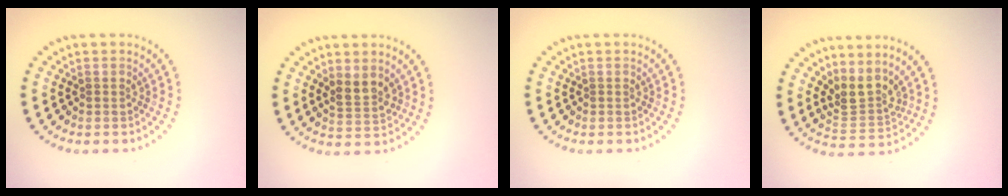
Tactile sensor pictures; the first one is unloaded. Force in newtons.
{"total": 2.4, "press": 2.2, "slide": 1.0}
{"total": 0.0}
{"total": 3.0, "press": 2.2, "slide": 2.1}